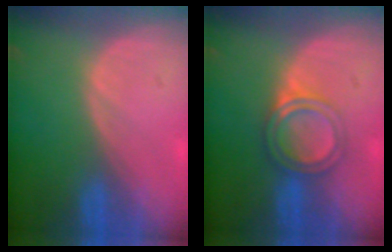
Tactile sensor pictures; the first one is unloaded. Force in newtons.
{"total": 5.0, "press": 4.5, "slide": 2.1}